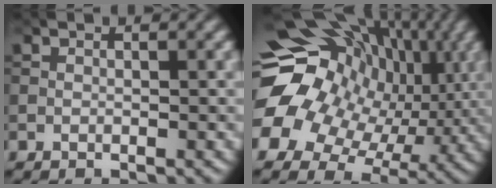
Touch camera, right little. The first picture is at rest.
{"total": 17.1, "force": [1.9, 13.8, 9.9], "torque": [-0.201, 0.002, 0.044]}